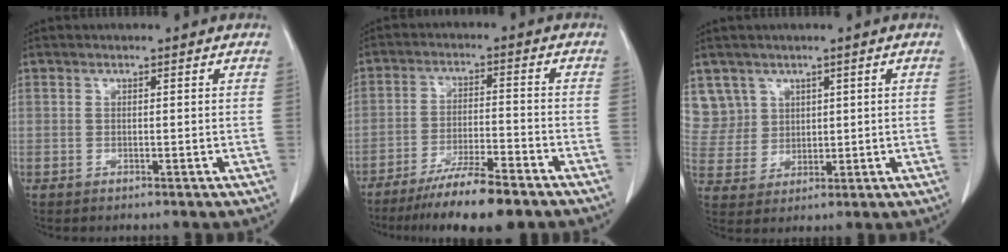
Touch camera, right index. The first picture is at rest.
{"total": 10.9, "force": [-8.4, 1.0, 6.9], "torque": [-0.108, -0.022, -0.139]}
{"total": 7.2, "force": [3.9, 6.1, -0.2], "torque": [0.004, 0.014, 0.091]}